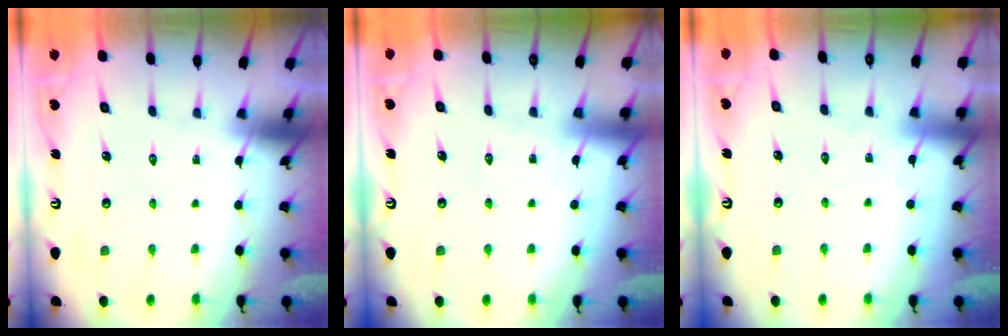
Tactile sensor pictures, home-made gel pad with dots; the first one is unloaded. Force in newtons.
{"total": 3.4, "press": 3.4, "slide": 0.4}
{"total": 2.9, "press": 2.9, "slide": 0.3}